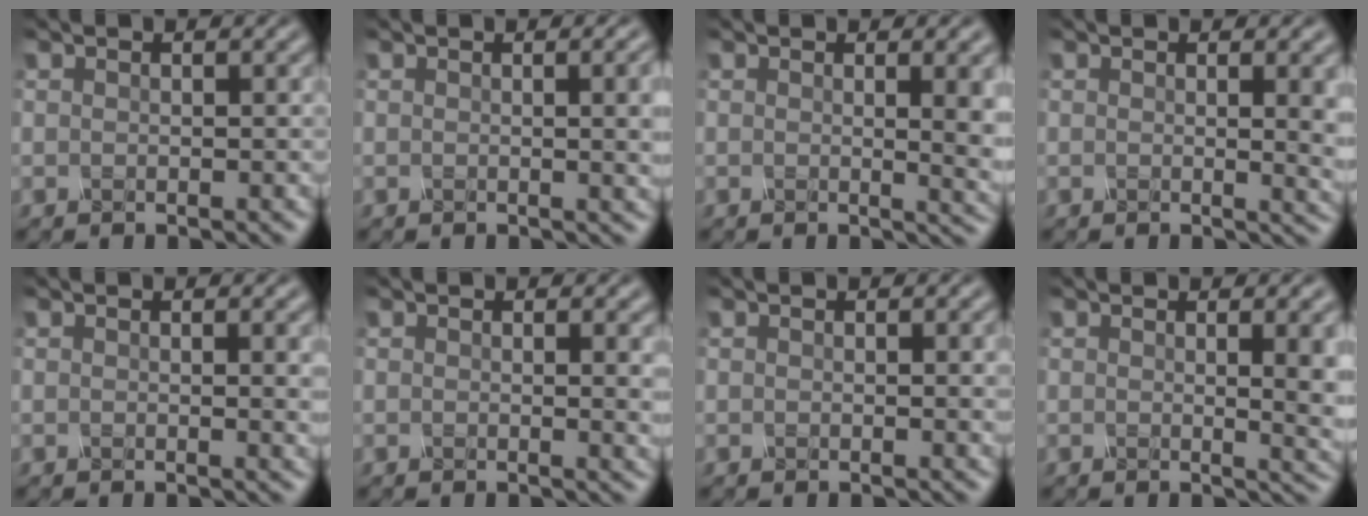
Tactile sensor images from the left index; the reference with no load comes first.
{"total": 4.9, "force": [0.3, 1.9, 4.5], "torque": [-0.030, 0.008, 0.004]}
{"total": 5.8, "force": [0.6, 2.0, 5.3], "torque": [-0.041, -0.002, 0.010]}
{"total": 4.6, "force": [0.5, 1.5, 4.3], "torque": [-0.036, -0.001, 0.007]}
{"total": 2.5, "force": [0.3, 0.8, 2.4], "torque": [-0.020, 0.000, 0.000]}
{"total": 2.6, "force": [0.3, 0.9, 2.4], "torque": [-0.020, -0.001, 0.000]}
{"total": 1.7, "force": [0.2, 0.5, 1.7], "torque": [-0.015, 0.002, -0.002]}
{"total": 6.4, "force": [0.6, 2.3, 5.9], "torque": [-0.042, -0.001, 0.010]}